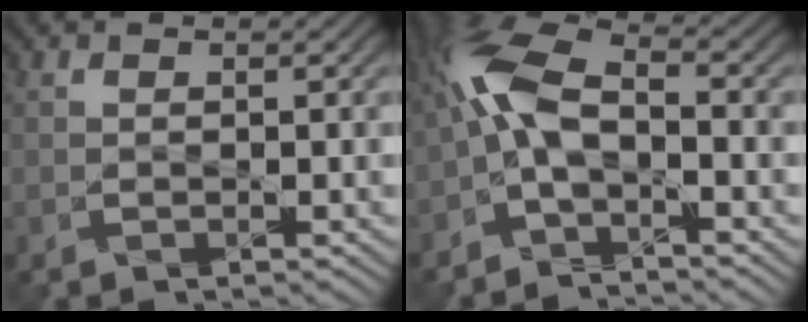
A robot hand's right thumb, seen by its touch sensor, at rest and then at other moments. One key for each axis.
{"total": 8.1, "fx": -2.2, "fy": 3.2, "fz": 7.1, "tx": -0.168, "ty": 0.015, "tz": -0.061}